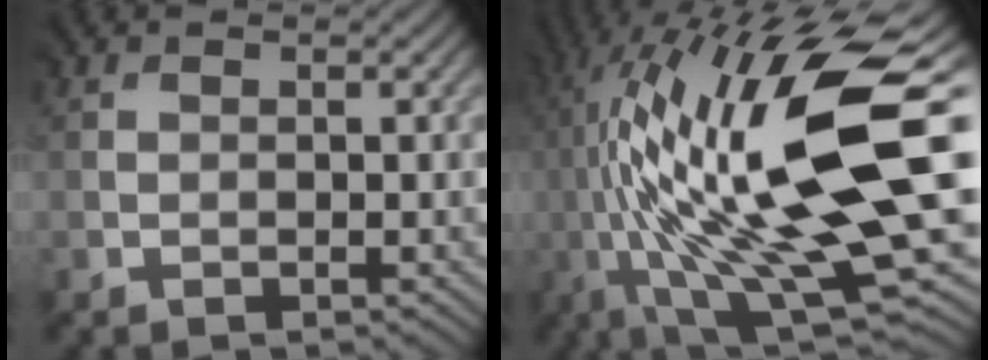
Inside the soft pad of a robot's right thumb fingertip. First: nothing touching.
{"total": 19.5, "force": [1.9, 5.2, 18.7], "torque": [-0.335, -0.004, 0.054]}